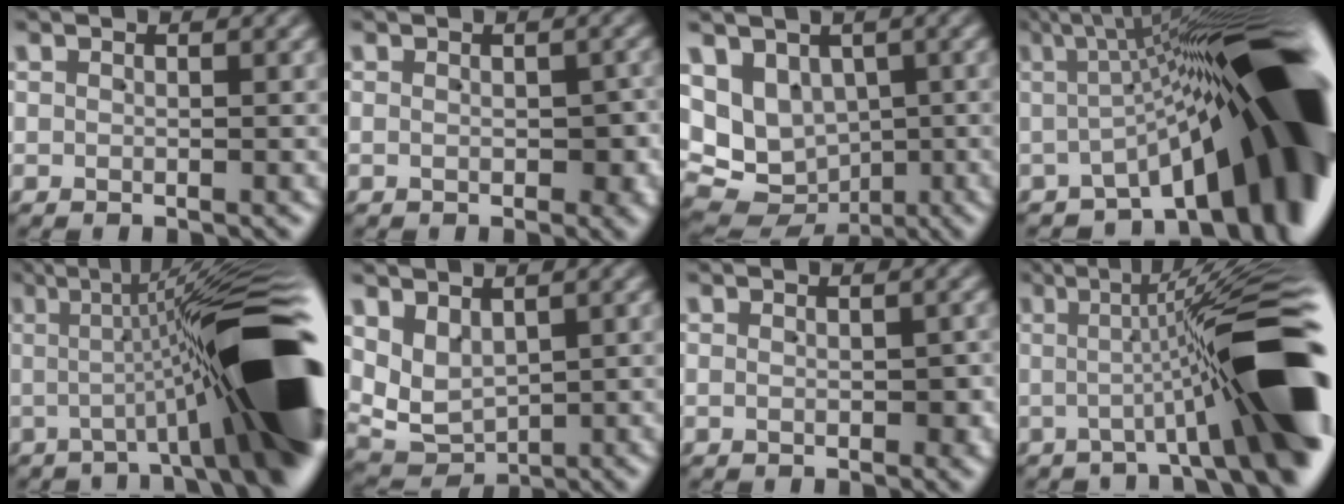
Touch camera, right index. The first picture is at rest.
{"total": 2.0, "force": [-0.7, 1.4, 1.2], "torque": [-0.017, -0.006, -0.007]}
{"total": 12.5, "force": [-2.0, 11.1, 5.4], "torque": [-0.130, -0.053, -0.023]}
{"total": 19.7, "force": [-2.4, 7.5, 18.1], "torque": [-0.216, -0.005, -0.036]}
{"total": 16.6, "force": [-2.5, 3.6, 16.0], "torque": [-0.187, 0.027, -0.048]}
{"total": 6.5, "force": [0.7, 5.8, 2.8], "torque": [-0.076, -0.009, 0.009]}
{"total": 1.1, "force": [-0.4, 0.8, 0.7], "torque": [-0.013, -0.006, -0.002]}
{"total": 12.0, "force": [-1.7, 1.9, 11.8], "torque": [-0.147, 0.024, -0.036]}